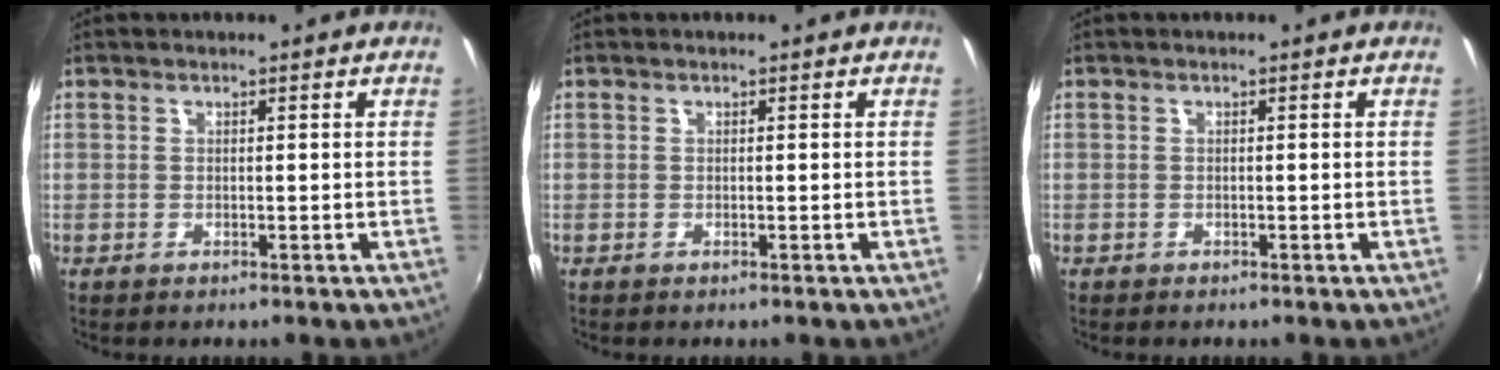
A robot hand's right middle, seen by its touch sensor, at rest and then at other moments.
{"total": 0.0}
{"total": 0.0}